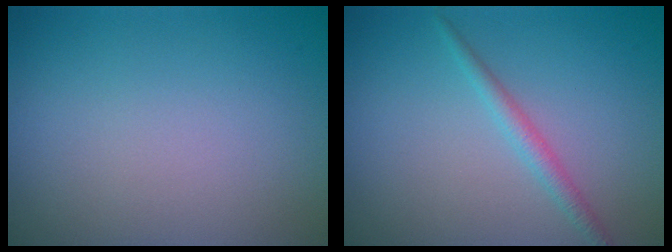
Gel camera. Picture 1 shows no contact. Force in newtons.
{"total": 1.6, "press": 1.6, "slide": 0.1}